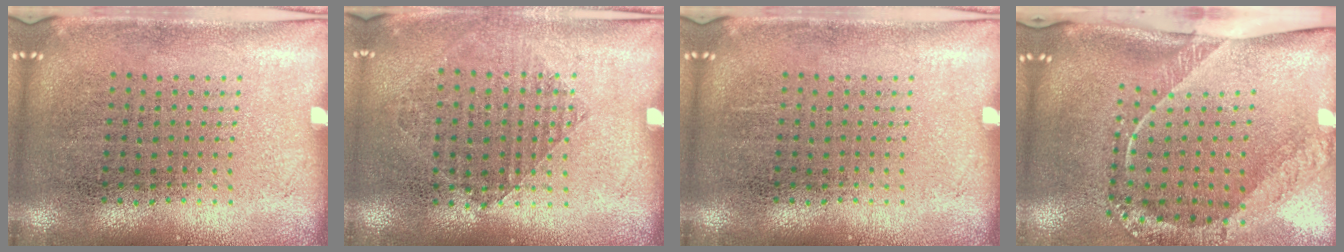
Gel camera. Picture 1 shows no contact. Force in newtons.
{"total": 0.9, "press": 0.8, "slide": 0.3}
{"total": 0.0}
{"total": 2.6, "press": 1.7, "slide": 2.0}